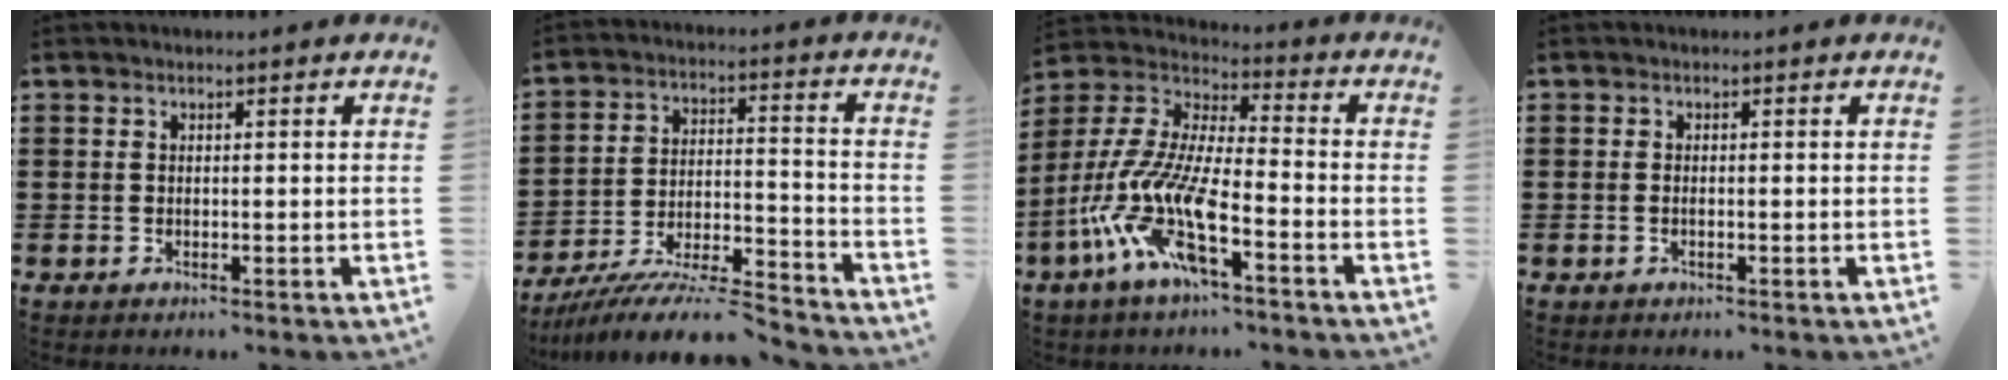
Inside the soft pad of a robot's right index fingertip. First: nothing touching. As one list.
[{"total": 9.8, "force": [-9.0, 0.7, 3.9], "torque": [-0.056, 0.017, -0.171]}, {"total": 11.7, "force": [-7.4, 2.3, 8.8], "torque": [-0.229, -0.027, -0.159]}, {"total": 0.5, "force": [-0.3, 0.1, 0.5], "torque": [-0.009, -0.004, -0.004]}]